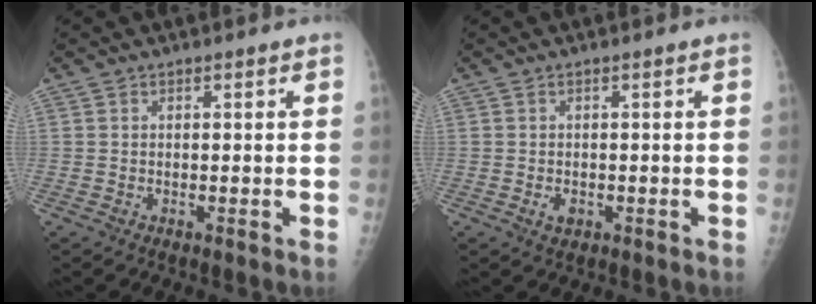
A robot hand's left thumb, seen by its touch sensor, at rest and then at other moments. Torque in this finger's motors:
{"motor_torque": [-0.47, 0.27, 0.31, 0.18, -0.01]}